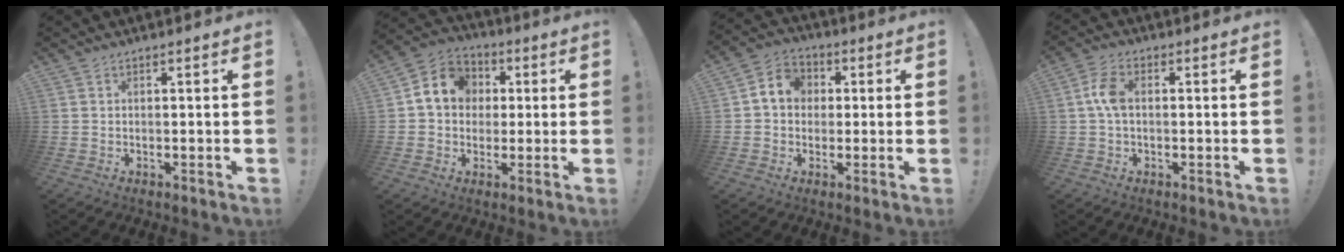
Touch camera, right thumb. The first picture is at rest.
{"total": 10.4, "force": [2.0, 9.1, 4.6], "torque": [-0.068, 0.008, 0.045]}
{"total": 7.4, "force": [0.9, 6.5, 3.2], "torque": [-0.052, 0.015, 0.022]}
{"total": 6.2, "force": [0.2, 3.4, 5.2], "torque": [-0.101, 0.010, 0.004]}